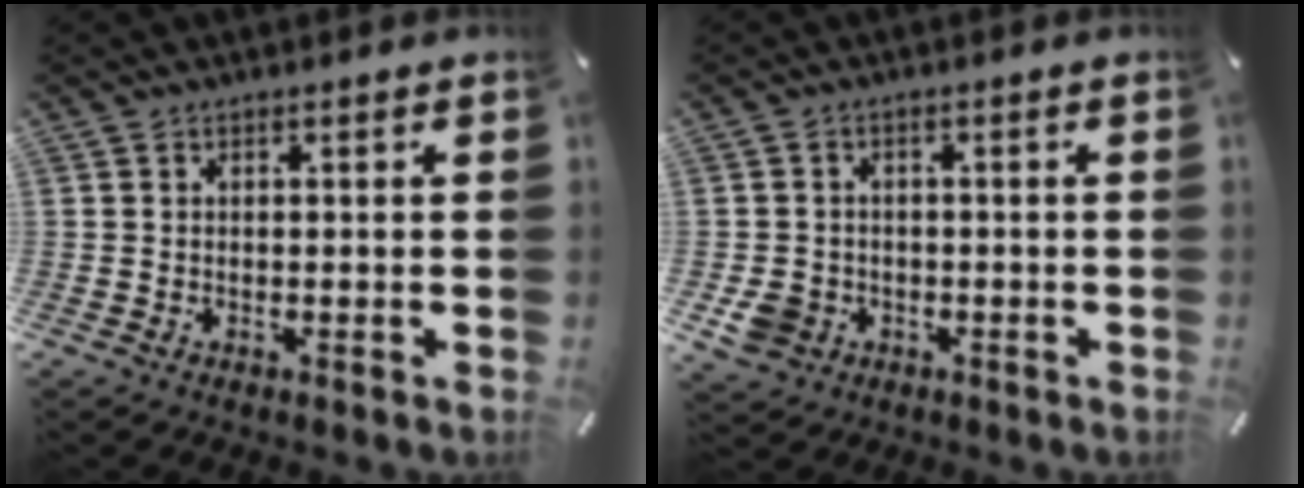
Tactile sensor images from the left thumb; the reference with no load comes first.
{"total": 5.5, "force": [-1.7, 4.9, 1.9], "torque": [-0.043, 0.005, -0.032]}